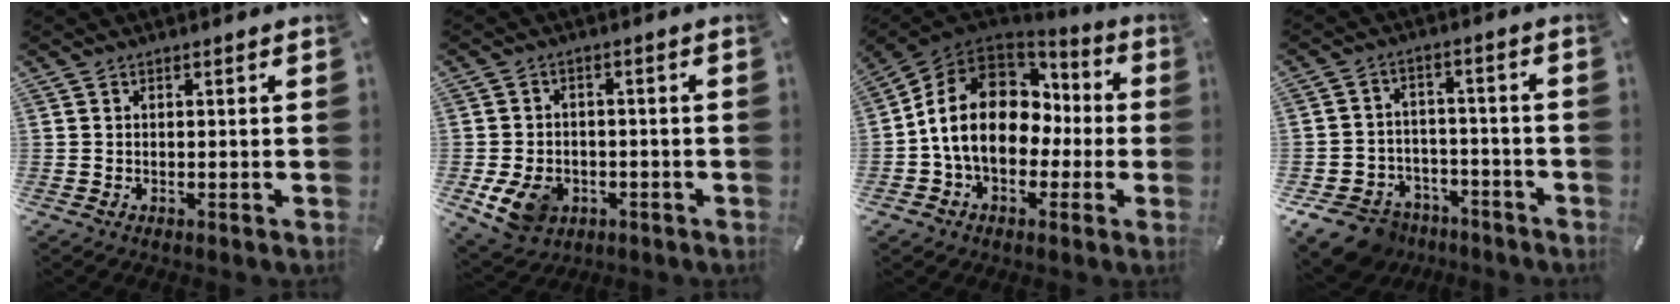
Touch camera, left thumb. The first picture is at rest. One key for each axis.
{"total": 8.7, "fx": -3.0, "fy": 6.9, "fz": 4.5, "tx": -0.095, "ty": 0.009, "tz": -0.057}
{"total": 15.8, "fx": -0.5, "fy": 12.5, "fz": 9.6, "tx": -0.191, "ty": 0.017, "tz": -0.003}
{"total": 10.7, "fx": -7.5, "fy": 6.8, "fz": 3.4, "tx": -0.073, "ty": 0.052, "tz": -0.136}